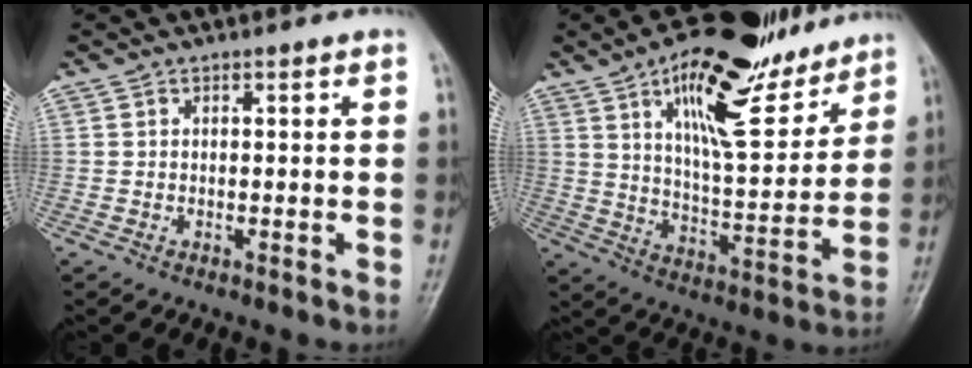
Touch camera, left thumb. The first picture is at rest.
{"total": 20.0, "force": [12.4, 7.5, 13.8], "torque": [-0.174, -0.057, 0.206]}